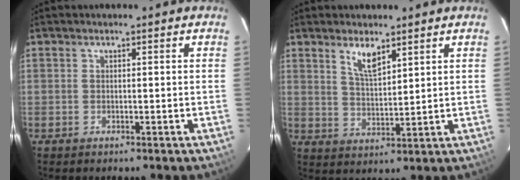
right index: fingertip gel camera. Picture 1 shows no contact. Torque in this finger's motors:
{"motor_torque": [0.71, 0.69, 0.20, 0.07]}